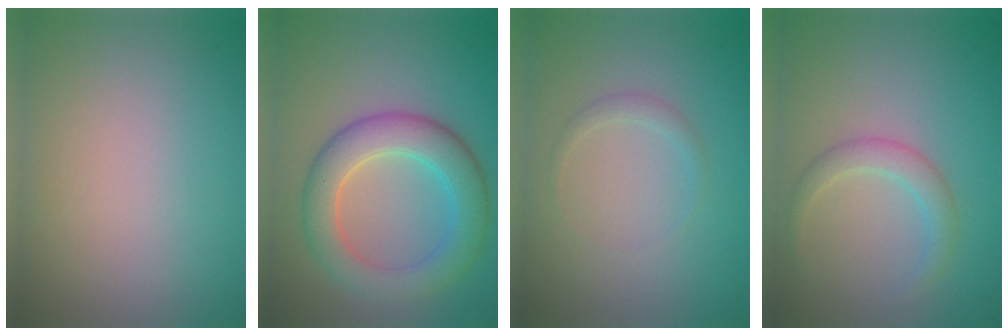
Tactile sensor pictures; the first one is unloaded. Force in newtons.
{"total": 6.2, "press": 6.1, "slide": 0.4}
{"total": 1.0, "press": 1.0, "slide": 0.1}
{"total": 2.3, "press": 2.2, "slide": 0.3}